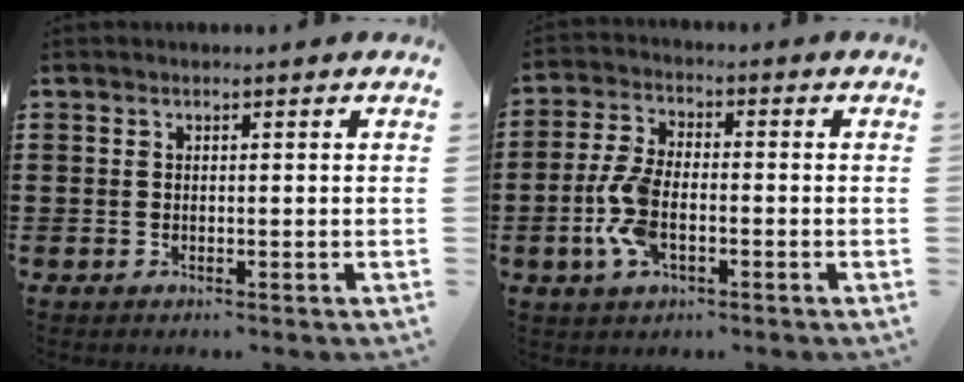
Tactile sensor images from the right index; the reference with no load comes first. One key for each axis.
{"total": 7.8, "fx": -2.1, "fy": 3.9, "fz": 6.4, "tx": -0.157, "ty": -0.004, "tz": -0.047}